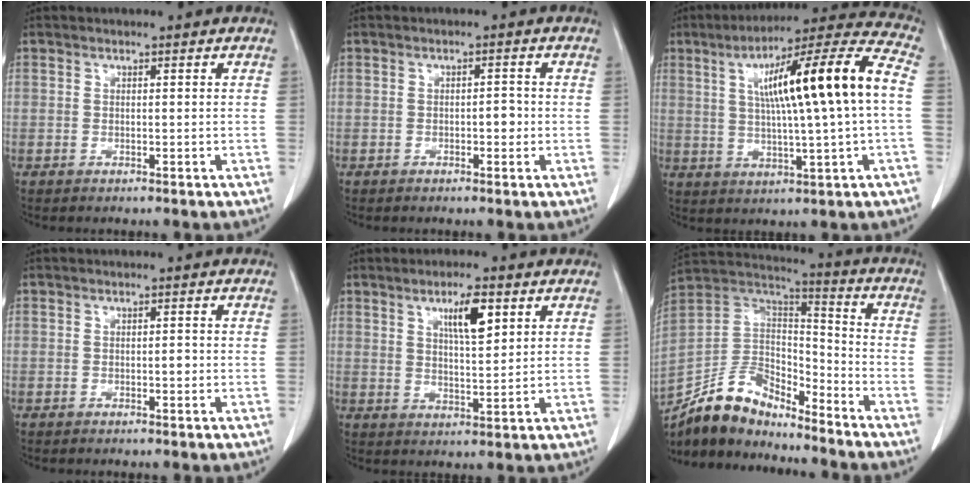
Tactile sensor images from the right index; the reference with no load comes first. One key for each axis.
{"total": 1.8, "fx": -0.4, "fy": 0.8, "fz": 1.6, "tx": -0.019, "ty": 0.004, "tz": -0.006}
{"total": 18.3, "fx": 2.4, "fy": 0.3, "fz": 18.2, "tx": -0.284, "ty": 0.028, "tz": 0.032}
{"total": 1.0, "fx": -0.2, "fy": 0.3, "fz": 0.9, "tx": -0.013, "ty": 0.002, "tz": -0.004}
{"total": 6.3, "fx": 3.0, "fy": 1.2, "fz": 5.4, "tx": -0.093, "ty": -0.002, "tz": 0.051}
{"total": 14.7, "fx": -13.2, "fy": 4.7, "fz": 4.5, "tx": -0.078, "ty": 0.045, "tz": -0.246}